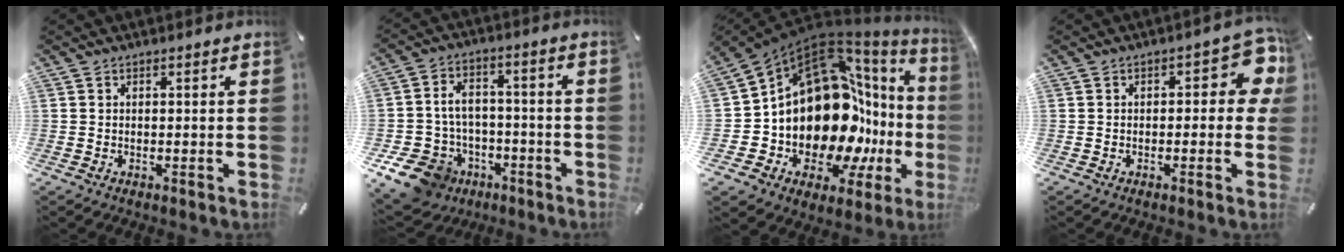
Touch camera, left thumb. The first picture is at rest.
{"total": 12.1, "force": [-5.3, 9.7, 4.8], "torque": [-0.103, 0.036, -0.090]}
{"total": 21.7, "force": [-1.2, 14.1, 16.4], "torque": [-0.272, -0.084, 0.014]}
{"total": 8.0, "force": [1.1, 4.0, 6.8], "torque": [-0.078, -0.002, 0.013]}